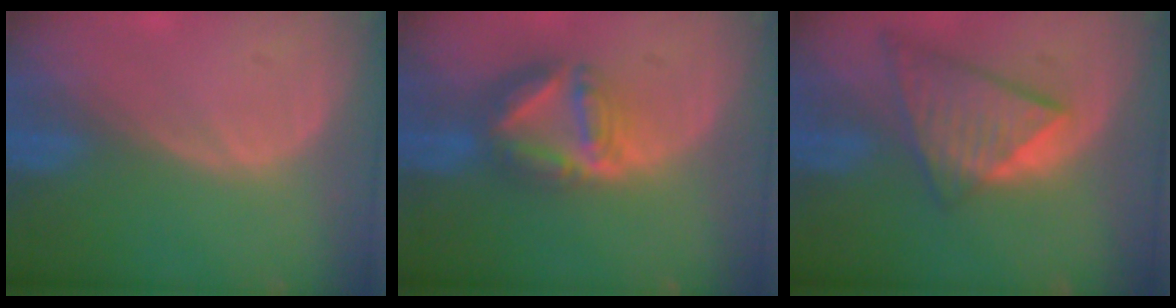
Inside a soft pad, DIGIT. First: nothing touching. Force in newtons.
{"total": 7.8, "press": 6.8, "slide": 3.8}
{"total": 9.0, "press": 7.9, "slide": 4.4}